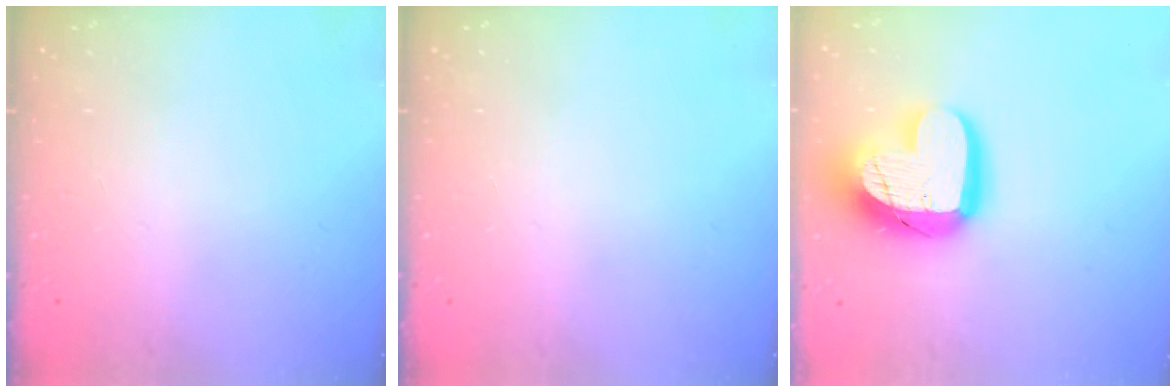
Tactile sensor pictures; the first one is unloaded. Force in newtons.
{"total": 0.0}
{"total": 18.3, "press": 18.2, "slide": 1.4}